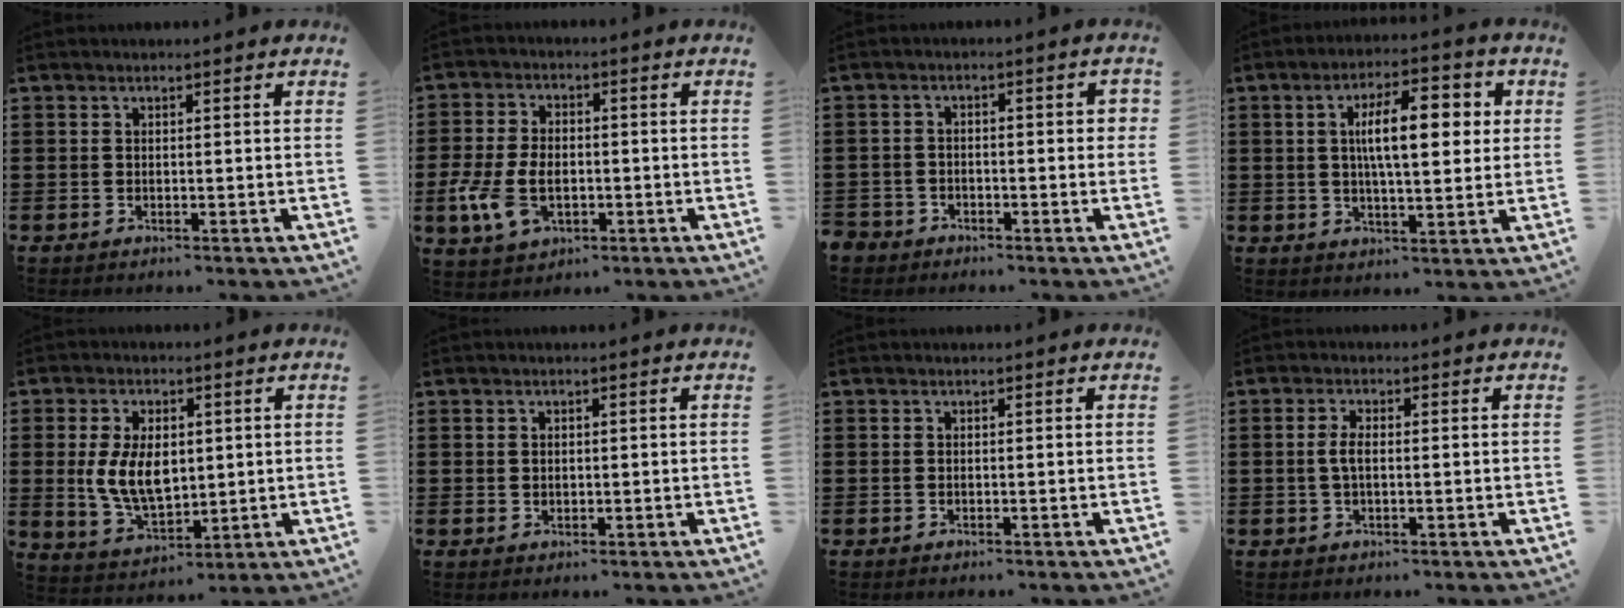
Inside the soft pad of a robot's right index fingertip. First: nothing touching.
{"total": 7.9, "force": [-2.0, 5.0, 5.7], "torque": [-0.141, 0.001, -0.041]}
{"total": 2.7, "force": [-2.2, 1.4, 0.6], "torque": [-0.014, 0.006, -0.049]}
{"total": 10.2, "force": [2.2, 3.6, 9.3], "torque": [-0.155, 0.006, 0.030]}
{"total": 8.6, "force": [0.9, 5.9, 6.2], "torque": [-0.139, 0.007, 0.014]}
{"total": 0.9, "force": [0.4, 0.7, 0.4], "torque": [-0.009, 0.004, 0.007]}
{"total": 0.0}
{"total": 2.8, "force": [0.0, 1.1, 2.5], "torque": [-0.063, -0.001, -0.008]}